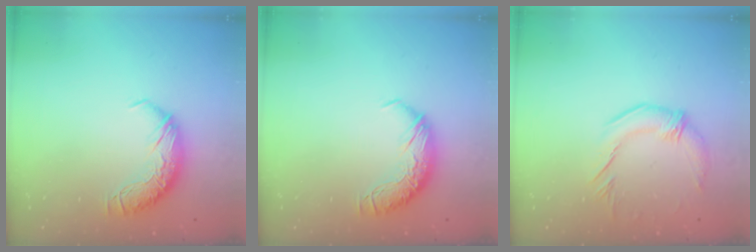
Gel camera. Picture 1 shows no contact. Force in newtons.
{"total": 0.0}
{"total": 1.7, "press": 1.2, "slide": 1.2}